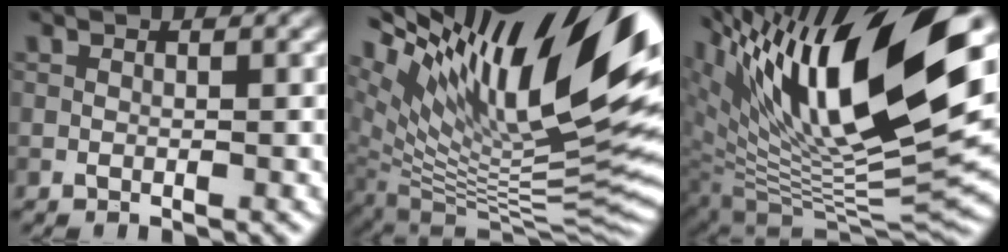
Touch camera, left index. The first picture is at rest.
{"total": 18.6, "force": [8.3, 5.7, 15.6], "torque": [-0.270, 0.023, 0.159]}
{"total": 17.4, "force": [7.4, 5.8, 14.6], "torque": [-0.262, 0.014, 0.136]}